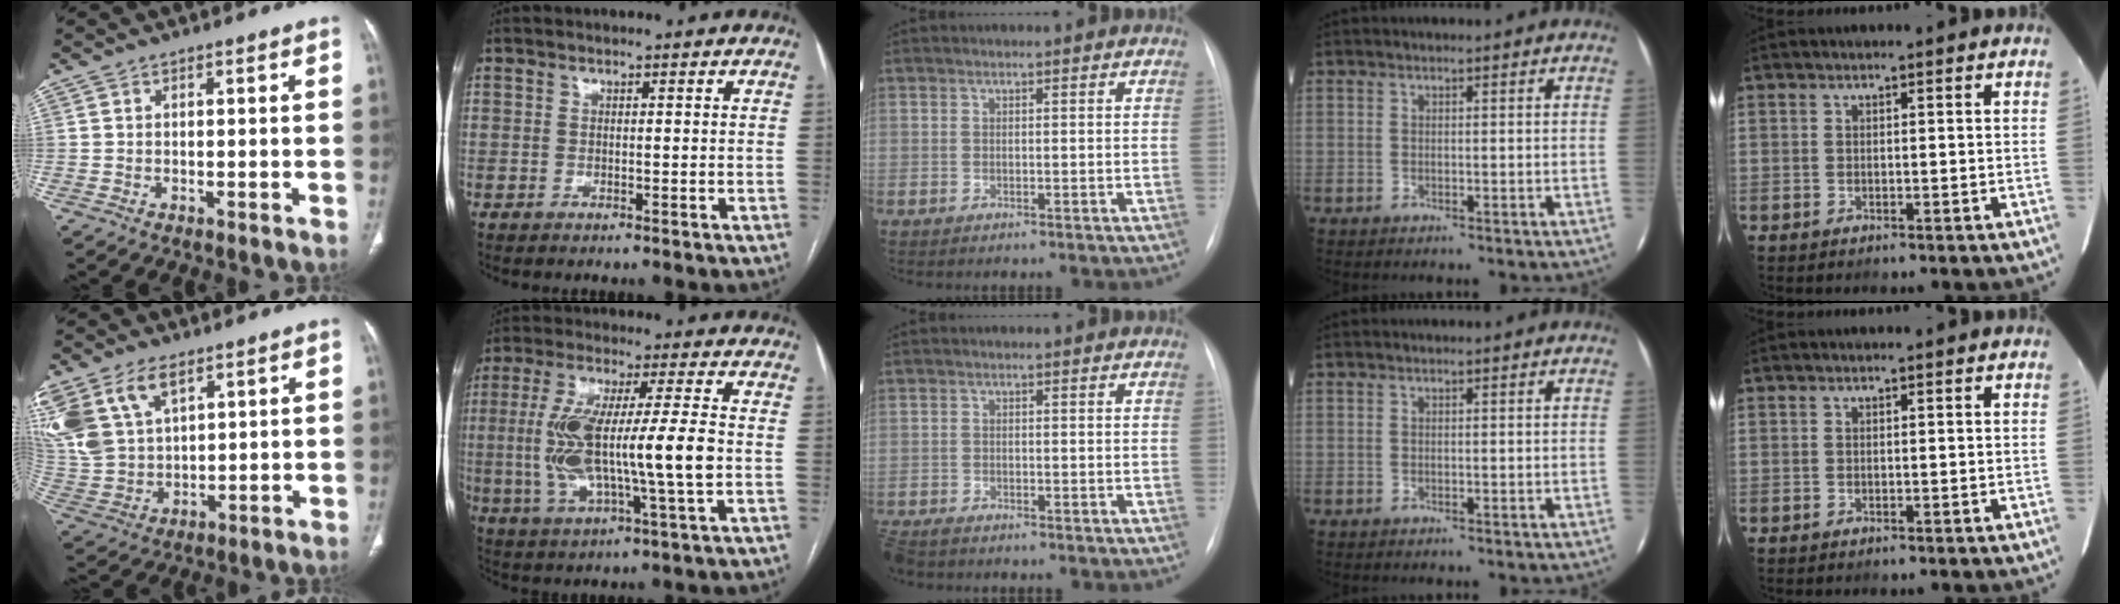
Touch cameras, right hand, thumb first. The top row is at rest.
{"thumb": {"total": 18.9, "force": [9.2, 11.5, 11.8], "torque": [-0.274, -0.004, 0.188]}, "index": {"total": 15.6, "force": [-1.0, 1.9, 15.4], "torque": [-0.309, 0.008, -0.016]}, "middle": {"total": 3.7, "force": [-3.3, 1.2, 1.3], "torque": [-0.025, -0.010, -0.058]}}